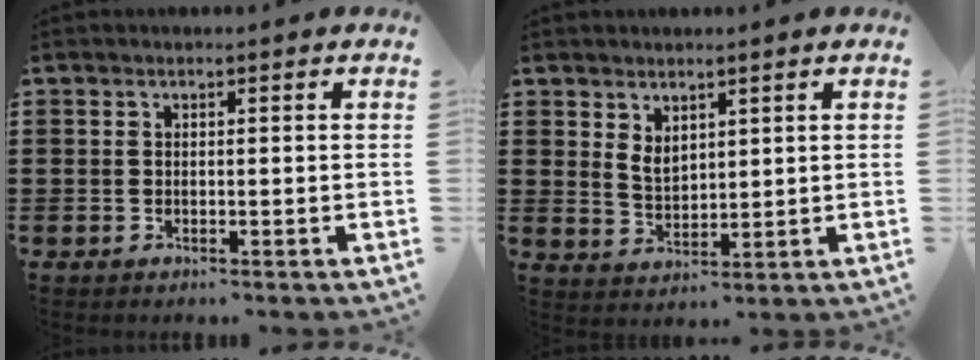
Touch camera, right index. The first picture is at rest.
{"total": 3.1, "force": [2.0, 1.8, 1.5], "torque": [-0.026, 0.001, 0.036]}